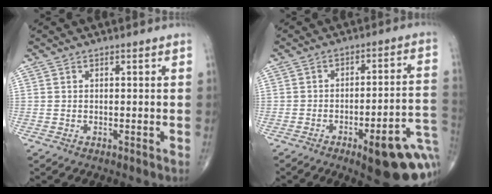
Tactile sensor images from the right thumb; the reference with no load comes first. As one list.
[{"total": 17.9, "force": [-7.4, 5.1, 15.4], "torque": [-0.137, 0.045, -0.083]}]